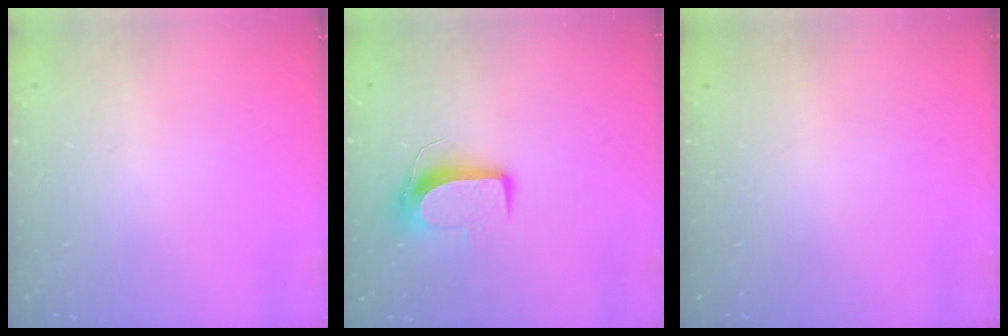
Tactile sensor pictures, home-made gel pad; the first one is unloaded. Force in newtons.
{"total": 9.0, "press": 9.0, "slide": 0.2}
{"total": 0.0}